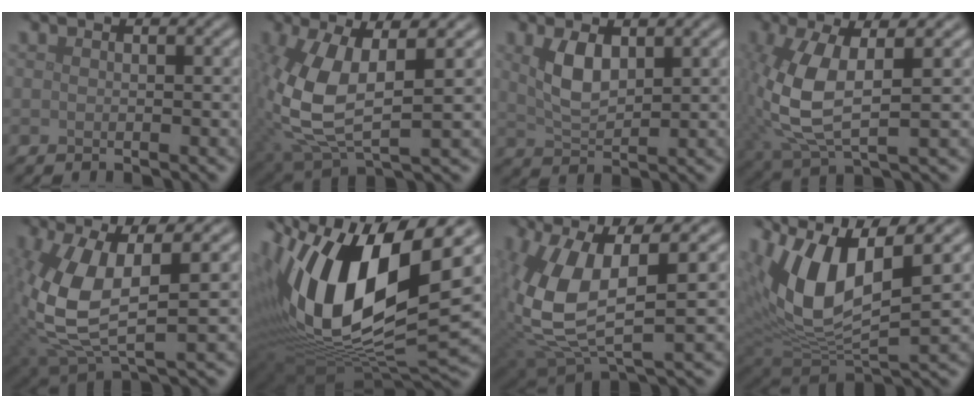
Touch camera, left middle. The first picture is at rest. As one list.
[{"total": 8.7, "force": [0.2, 4.0, 7.8], "torque": [-0.188, -0.004, 0.005]}, {"total": 3.5, "force": [1.4, 1.7, 2.8], "torque": [-0.063, 0.001, 0.033]}, {"total": 7.4, "force": [0.4, 3.1, 6.7], "torque": [-0.165, 0.001, 0.011]}, {"total": 9.8, "force": [0.3, 4.5, 8.7], "torque": [-0.215, -0.015, 0.010]}, {"total": 17.6, "force": [3.8, 8.6, 14.8], "torque": [-0.294, 0.004, 0.064]}, {"total": 10.5, "force": [1.0, 4.3, 9.5], "torque": [-0.219, -0.008, 0.018]}, {"total": 10.7, "force": [3.9, 4.5, 8.9], "torque": [-0.187, -0.005, 0.074]}]